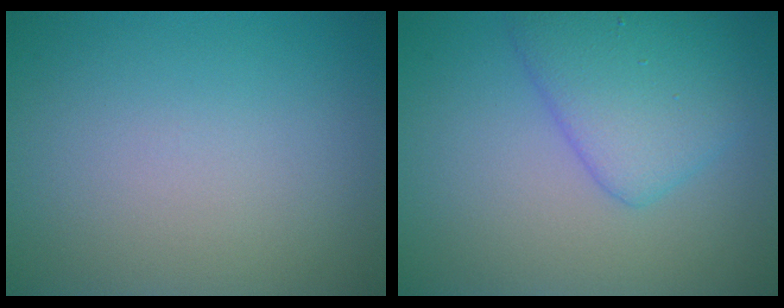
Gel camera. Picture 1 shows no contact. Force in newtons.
{"total": 4.8, "press": 4.8, "slide": 0.1}